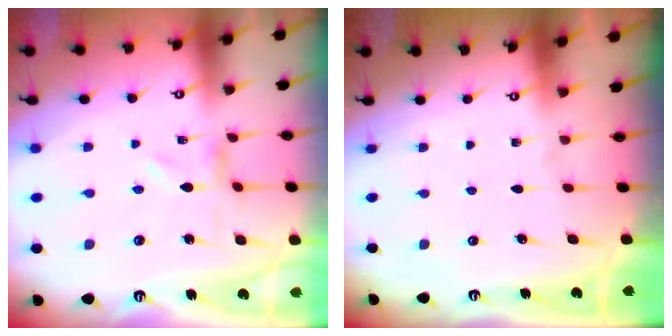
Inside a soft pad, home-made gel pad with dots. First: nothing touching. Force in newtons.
{"total": 0.0}